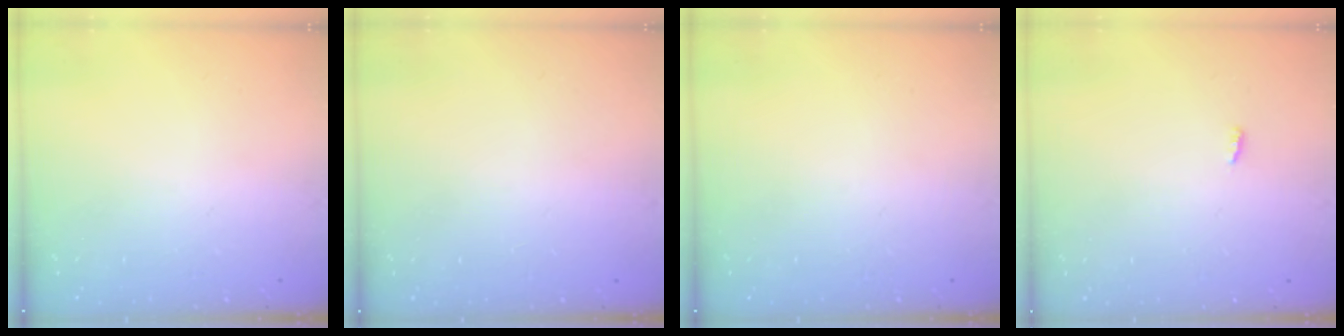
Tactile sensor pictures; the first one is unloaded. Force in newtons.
{"total": 0.8, "press": 0.8, "slide": 0.1}
{"total": 0.0}
{"total": 2.8, "press": 2.7, "slide": 0.8}